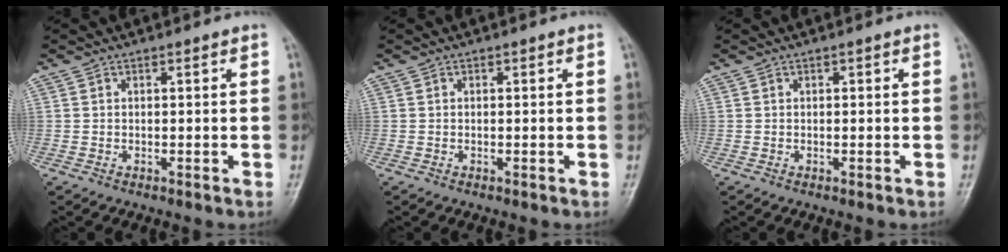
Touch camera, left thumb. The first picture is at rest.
{"total": 0.0}
{"total": 0.0}